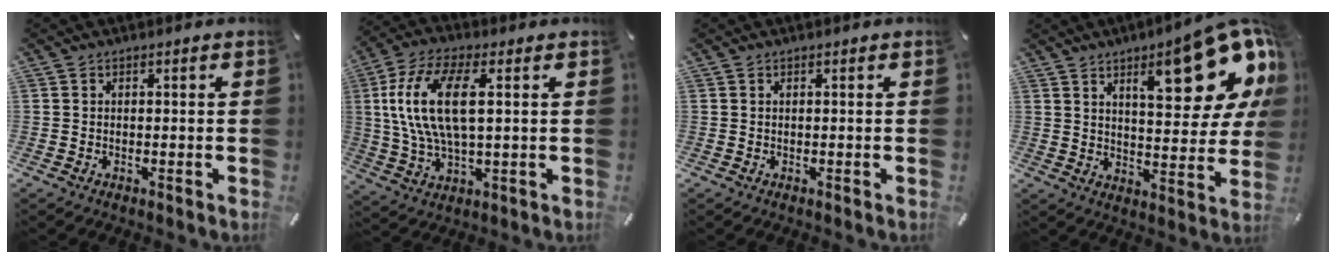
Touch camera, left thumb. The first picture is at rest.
{"total": 14.8, "force": [3.2, 6.7, 12.8], "torque": [-0.286, -0.003, 0.052]}
{"total": 0.0}
{"total": 21.6, "force": [12.2, 7.5, 16.2], "torque": [-0.206, -0.077, 0.188]}